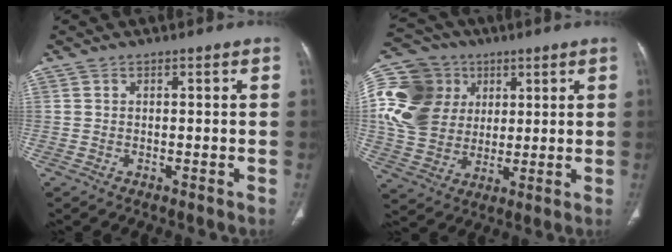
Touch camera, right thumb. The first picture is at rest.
{"total": 18.9, "force": [3.9, 15.6, 9.8], "torque": [-0.190, 0.015, 0.074]}